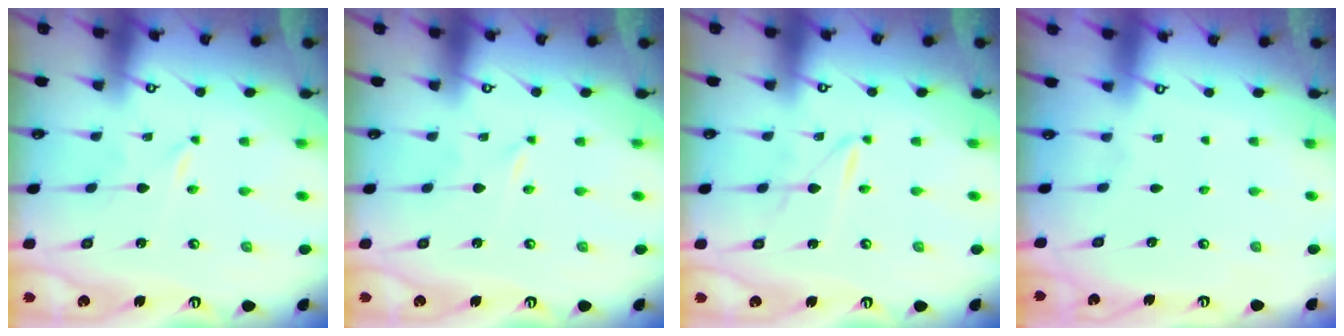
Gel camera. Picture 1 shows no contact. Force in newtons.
{"total": 0.0}
{"total": 3.1, "press": 3.1, "slide": 0.2}
{"total": 0.0}